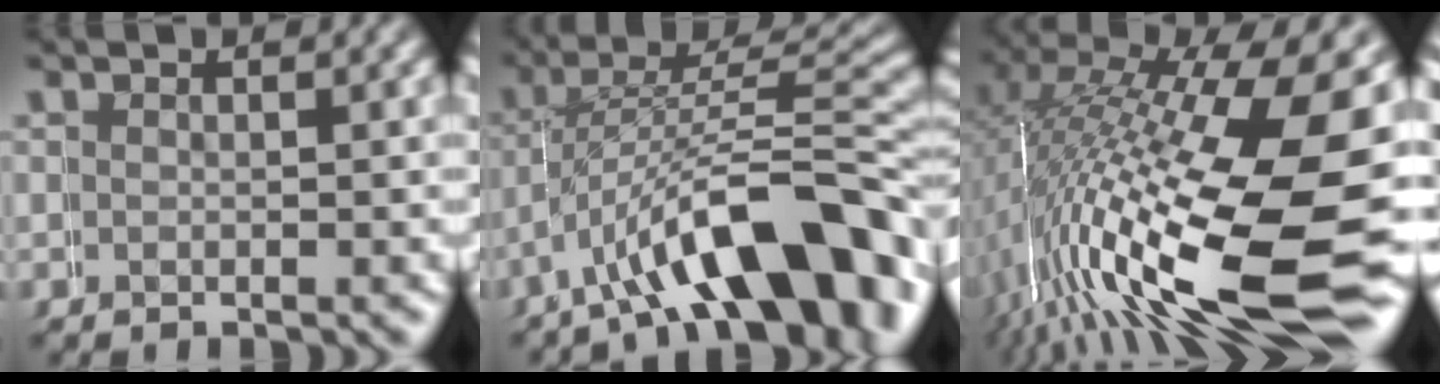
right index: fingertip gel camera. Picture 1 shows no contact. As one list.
[{"total": 9.8, "force": [-4.8, 3.6, 7.7], "torque": [-0.140, -0.015, -0.059]}, {"total": 15.7, "force": [-2.6, 6.2, 14.2], "torque": [-0.231, -0.023, -0.017]}]